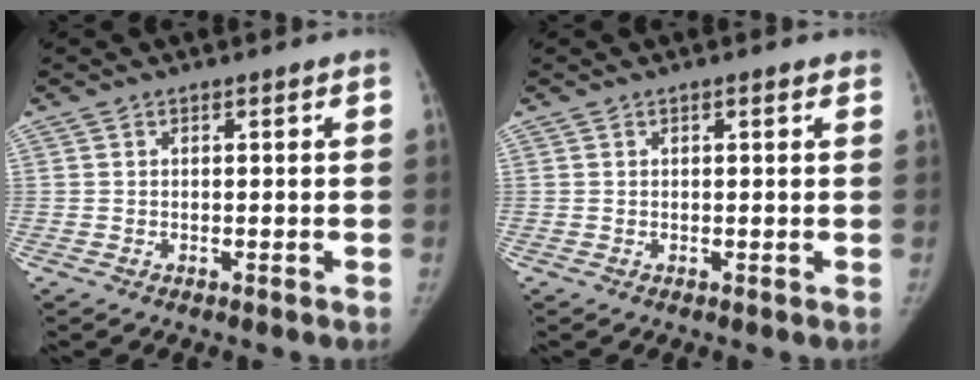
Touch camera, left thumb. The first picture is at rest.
{"total": 0.9, "force": [0.6, 0.3, 0.6], "torque": [-0.005, 0.000, 0.006]}